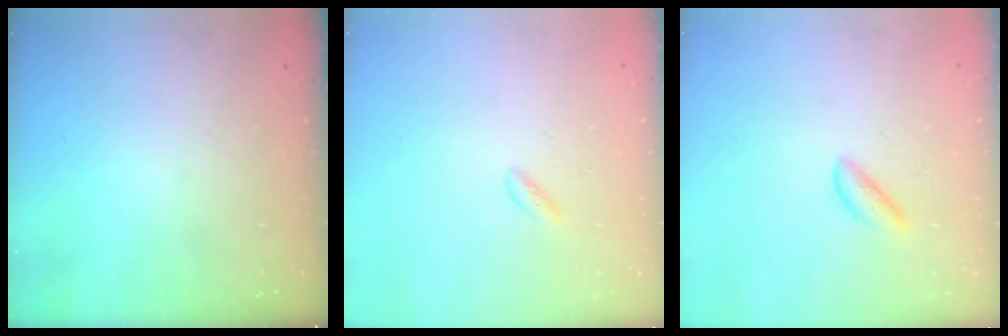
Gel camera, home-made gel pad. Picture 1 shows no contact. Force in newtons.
{"total": 1.4, "press": 1.1, "slide": 0.8}
{"total": 2.3, "press": 2.3, "slide": 0.3}